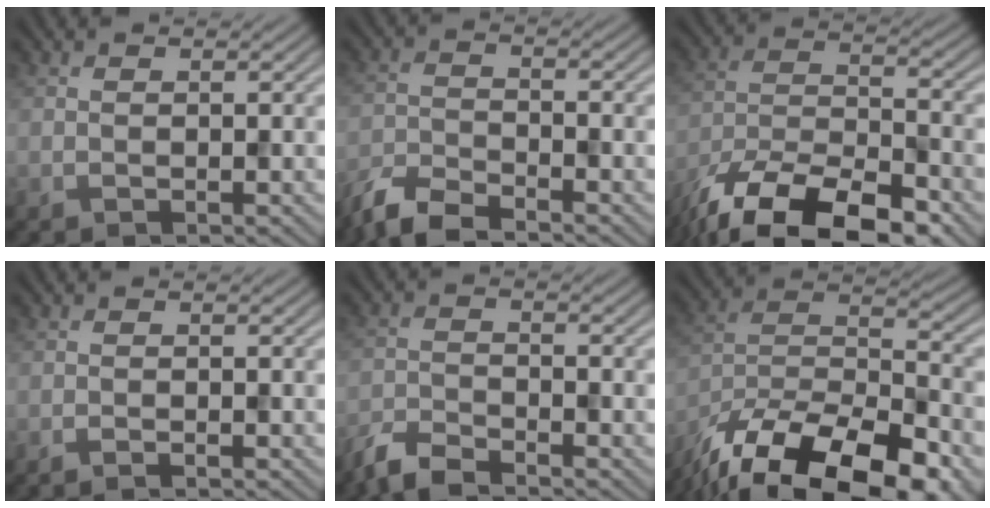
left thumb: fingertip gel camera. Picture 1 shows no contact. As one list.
[{"total": 6.0, "force": [-5.2, 1.4, 2.6], "torque": [-0.056, -0.009, -0.115]}, {"total": 15.6, "force": [-11.2, 5.8, 9.1], "torque": [-0.183, -0.020, -0.199]}, {"total": 0.7, "force": [-0.6, 0.0, 0.5], "torque": [-0.009, 0.001, -0.012]}, {"total": 4.5, "force": [-4.0, 0.8, 1.8], "torque": [-0.041, -0.007, -0.091]}, {"total": 20.4, "force": [-15.7, 7.4, 10.6], "torque": [-0.187, -0.048, -0.236]}]